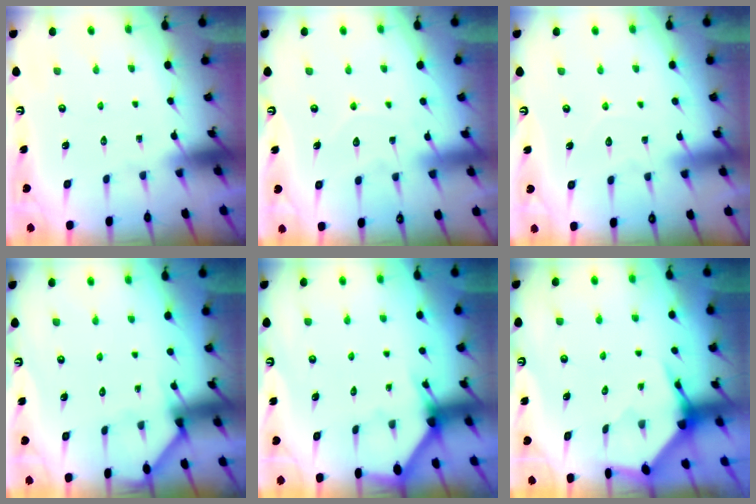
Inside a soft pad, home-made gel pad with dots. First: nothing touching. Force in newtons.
{"total": 5.9, "press": 5.8, "slide": 0.7}
{"total": 4.8, "press": 4.8, "slide": 0.5}
{"total": 3.0, "press": 3.0, "slide": 0.2}
{"total": 3.0, "press": 3.0, "slide": 0.2}
{"total": 4.0, "press": 3.9, "slide": 0.4}